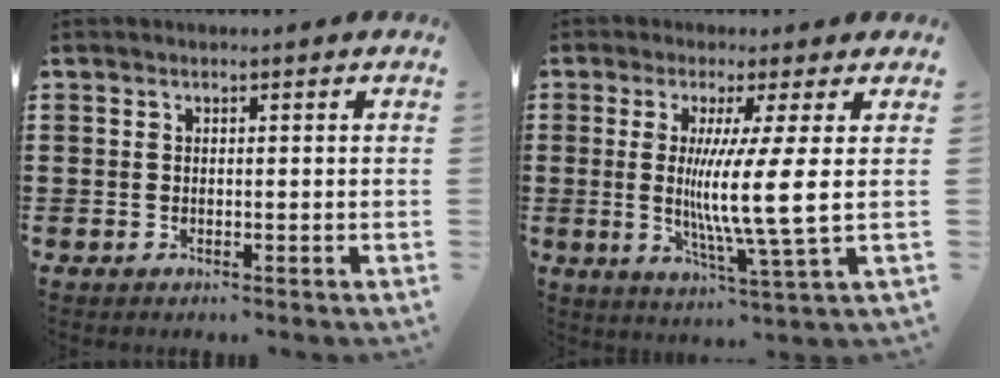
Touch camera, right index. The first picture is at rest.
{"total": 9.5, "force": [0.7, -0.7, 9.4], "torque": [-0.180, -0.016, 0.006]}